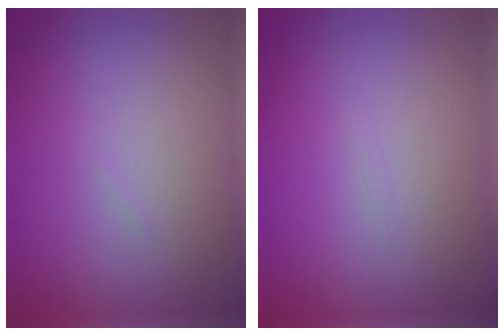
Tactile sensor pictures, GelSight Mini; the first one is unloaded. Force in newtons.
{"total": 0.0}